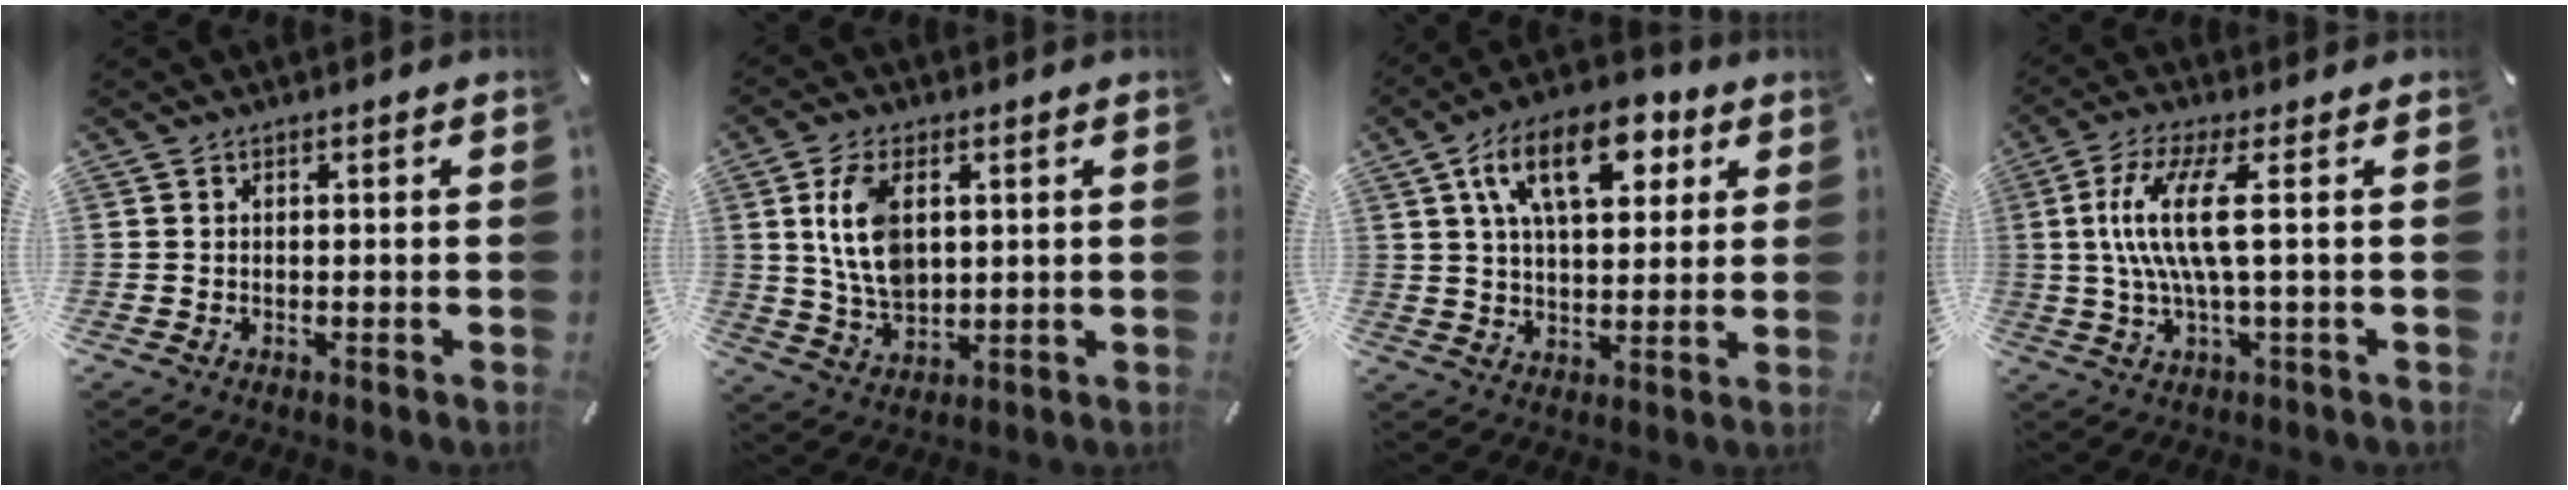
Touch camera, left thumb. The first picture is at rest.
{"total": 9.4, "force": [2.2, 5.8, 7.0], "torque": [-0.175, 0.001, 0.036]}
{"total": 16.1, "force": [7.2, 8.7, 11.5], "torque": [-0.177, -0.008, 0.122]}
{"total": 11.7, "force": [1.2, 2.1, 11.5], "torque": [-0.242, -0.010, 0.011]}